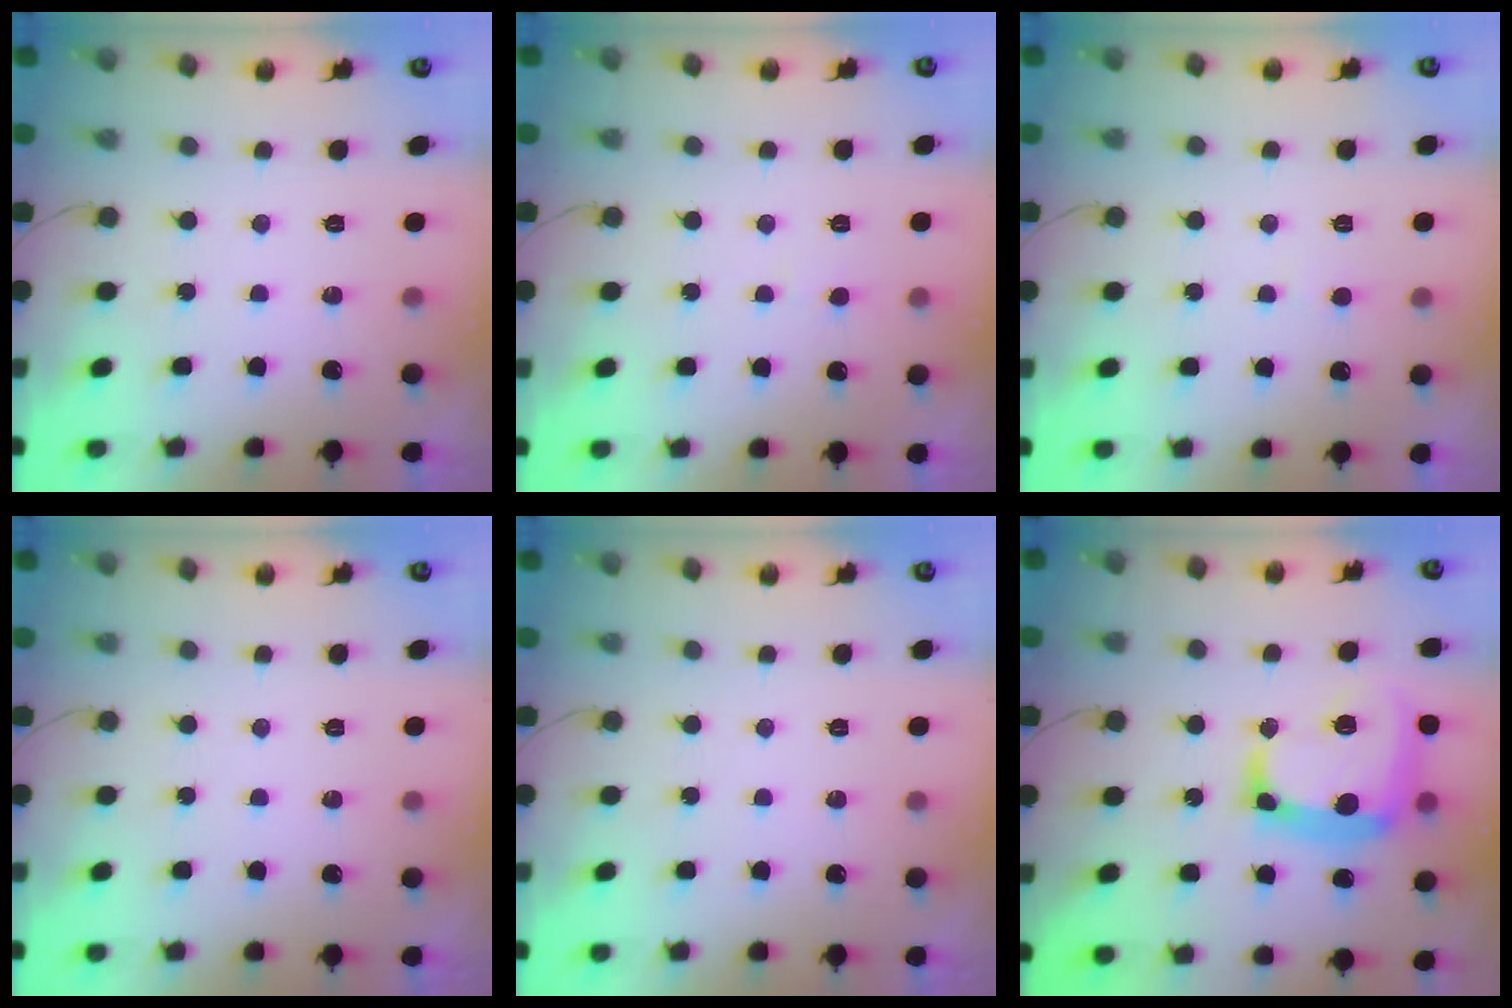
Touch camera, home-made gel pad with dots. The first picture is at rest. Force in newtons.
{"total": 2.3, "press": 2.3, "slide": 0.2}
{"total": 3.0, "press": 3.0, "slide": 0.4}
{"total": 0.0}
{"total": 0.0}
{"total": 18.5, "press": 18.5, "slide": 1.3}